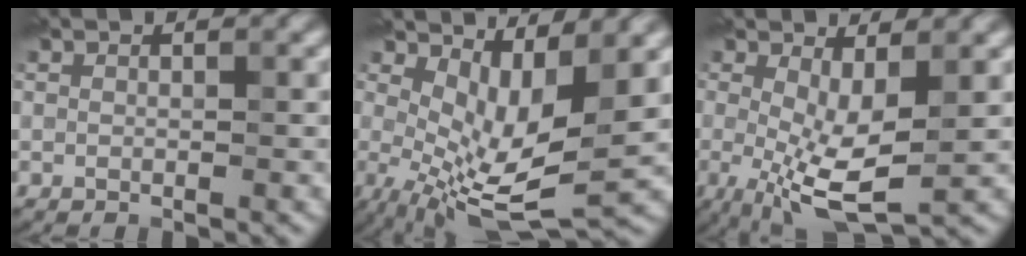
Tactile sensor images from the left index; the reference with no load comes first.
{"total": 7.5, "force": [0.8, 3.1, 6.8], "torque": [-0.131, -0.019, 0.018]}
{"total": 6.3, "force": [-0.6, 2.1, 6.0], "torque": [-0.125, -0.014, -0.011]}